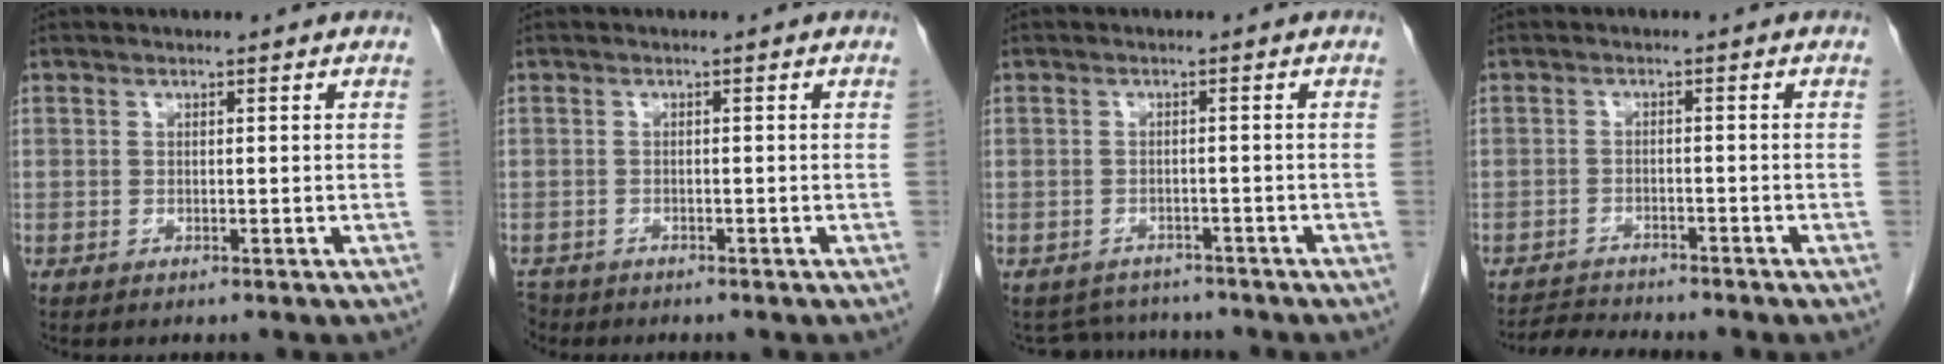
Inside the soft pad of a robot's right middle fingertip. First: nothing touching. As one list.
[{"total": 2.7, "force": [-2.4, 1.3, 0.2], "torque": [-0.008, -0.004, -0.043]}, {"total": 5.0, "force": [-4.7, 1.6, -0.2], "torque": [-0.001, 0.005, -0.063]}, {"total": 3.4, "force": [-3.4, -0.7, 0.1], "torque": [-0.002, -0.017, -0.057]}]